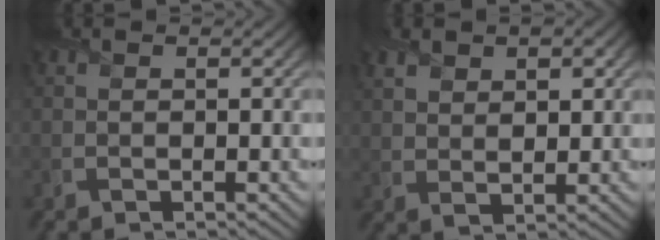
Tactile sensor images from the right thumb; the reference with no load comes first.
{"total": 5.6, "force": [2.8, 3.0, 3.7], "torque": [-0.076, 0.001, 0.052]}